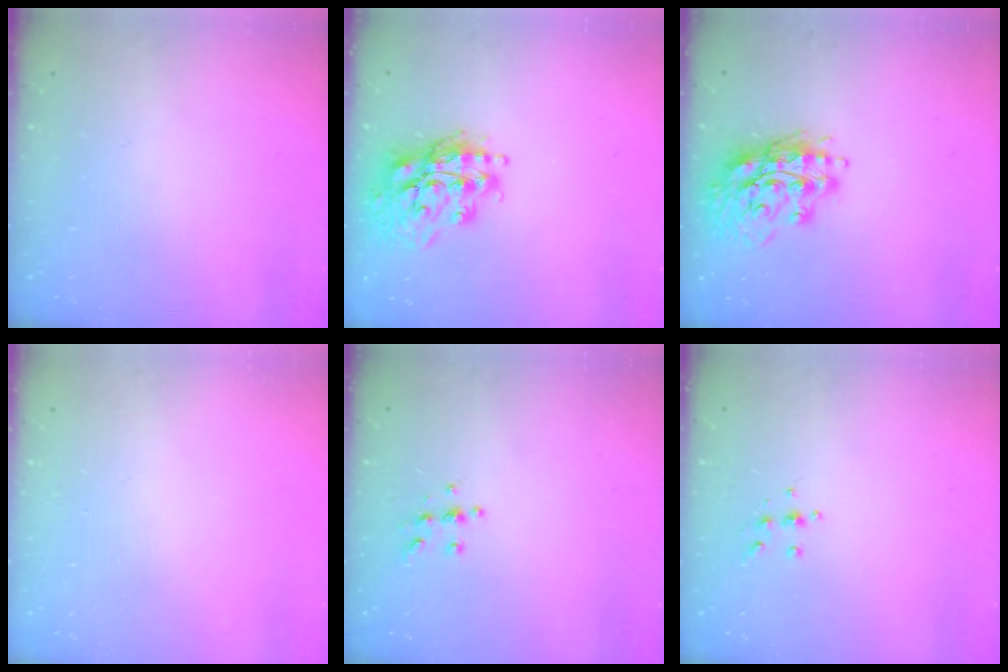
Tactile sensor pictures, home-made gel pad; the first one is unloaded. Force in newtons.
{"total": 17.4, "press": 17.3, "slide": 2.4}
{"total": 16.7, "press": 16.5, "slide": 2.3}
{"total": 0.0}
{"total": 5.4, "press": 5.4, "slide": 0.3}
{"total": 4.3, "press": 4.2, "slide": 1.1}